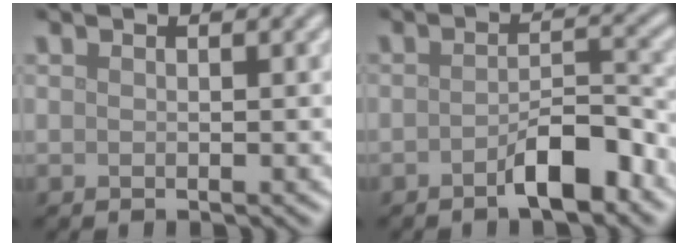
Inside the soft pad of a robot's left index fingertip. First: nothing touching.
{"total": 4.2, "force": [-2.5, 1.2, 3.1], "torque": [-0.047, 0.011, -0.043]}